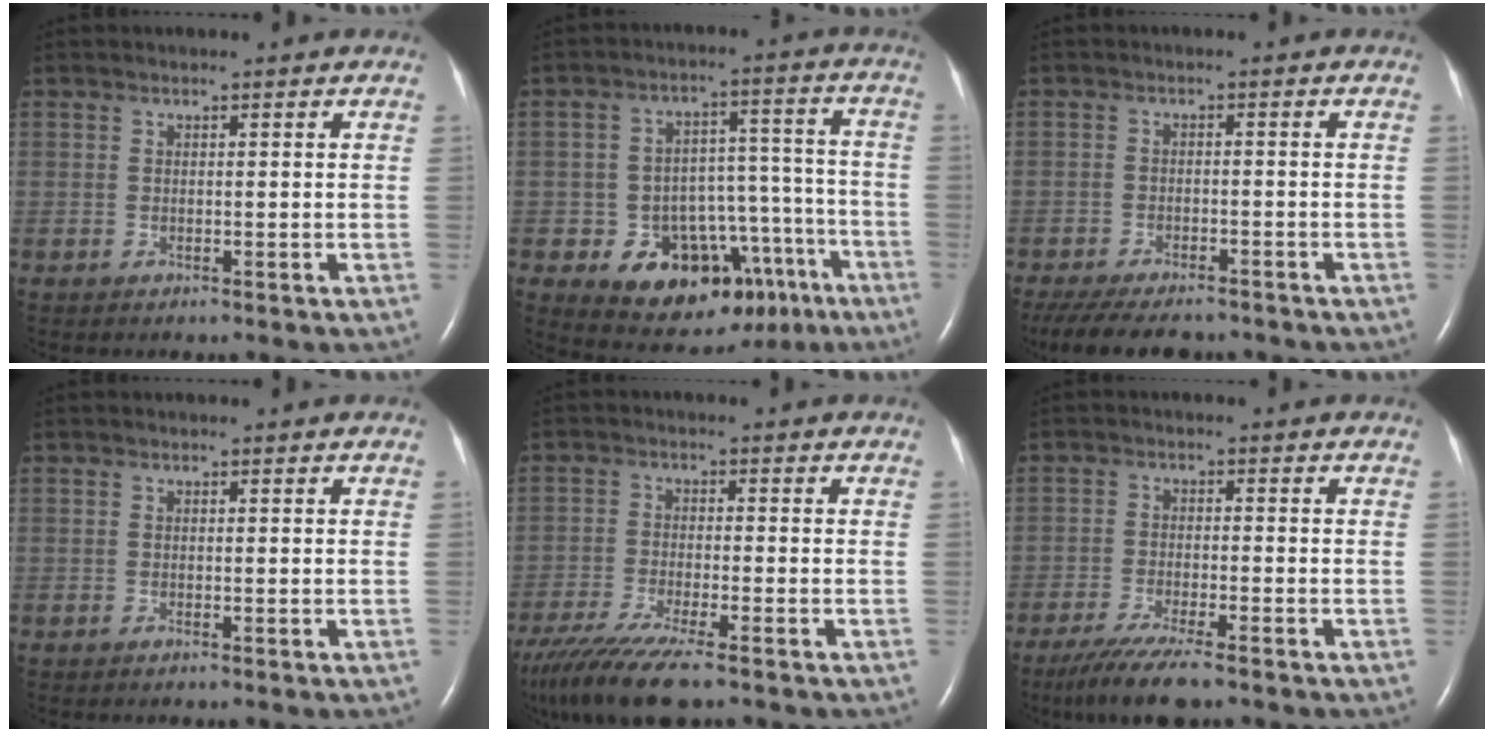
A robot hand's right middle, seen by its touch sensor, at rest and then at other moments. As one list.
[{"total": 15.2, "force": [-8.2, 9.5, 8.6], "torque": [-0.096, 0.050, -0.106]}, {"total": 13.1, "force": [-11.0, 4.1, 5.8], "torque": [-0.128, -0.016, -0.154]}, {"total": 0.0}, {"total": 12.1, "force": [-9.4, 1.3, 7.6], "torque": [-0.142, -0.030, -0.160]}, {"total": 8.2, "force": [-6.3, 0.8, 5.1], "torque": [-0.092, -0.022, -0.106]}]